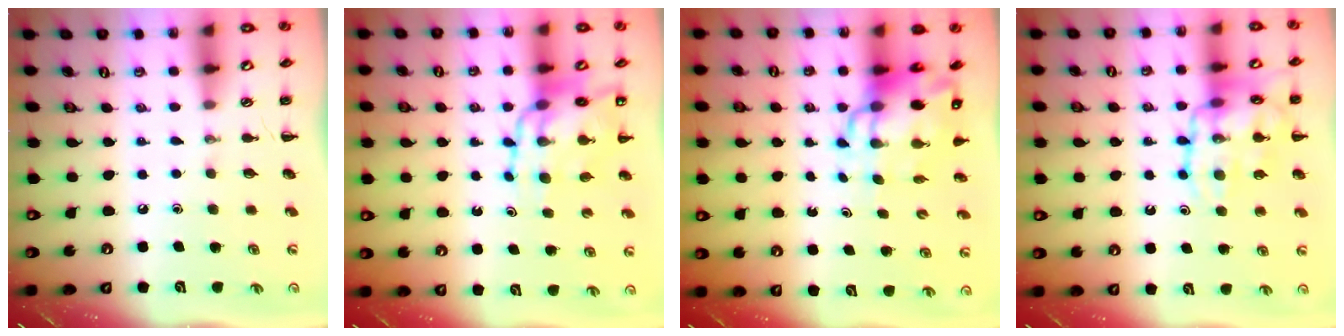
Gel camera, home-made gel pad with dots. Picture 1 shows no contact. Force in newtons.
{"total": 12.1, "press": 11.5, "slide": 3.7}
{"total": 10.3, "press": 9.9, "slide": 2.9}
{"total": 16.1, "press": 16.0, "slide": 1.5}